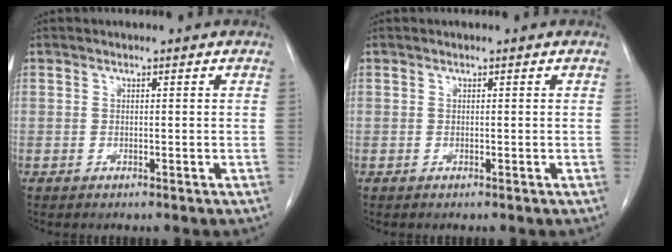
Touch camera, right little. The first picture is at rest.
{"total": 0.0}